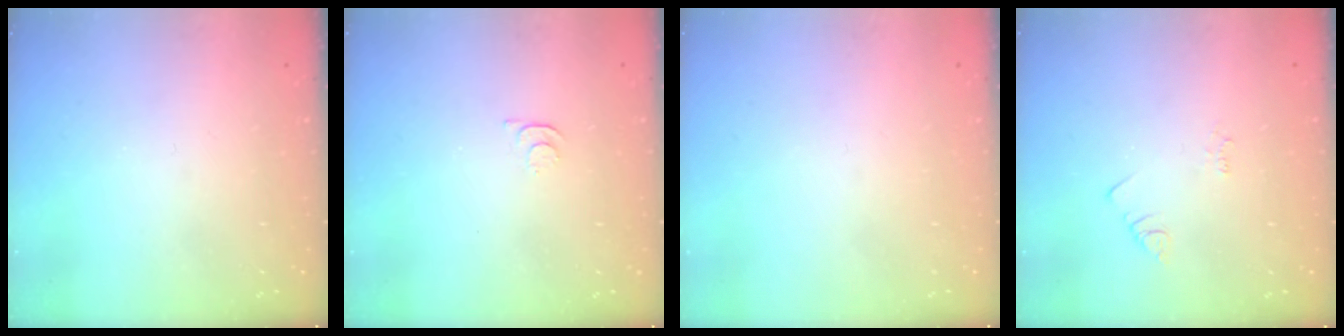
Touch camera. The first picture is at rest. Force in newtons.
{"total": 3.6, "press": 3.5, "slide": 0.8}
{"total": 1.8, "press": 1.7, "slide": 0.1}
{"total": 2.2, "press": 2.1, "slide": 0.4}